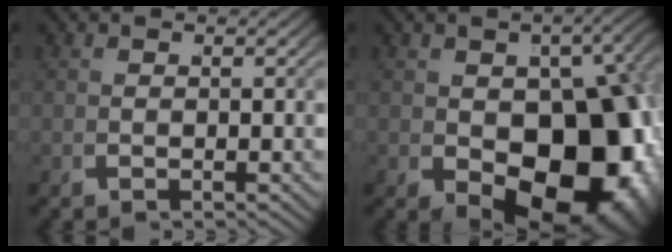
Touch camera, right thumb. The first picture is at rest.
{"total": 18.5, "force": [-2.5, 11.8, 14.0], "torque": [-0.221, -0.082, 0.005]}